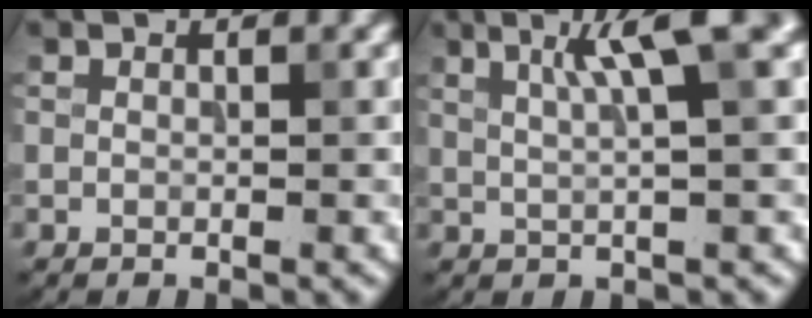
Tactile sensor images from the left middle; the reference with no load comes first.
{"total": 4.8, "force": [2.1, 0.6, 4.2], "torque": [-0.062, 0.008, 0.033]}